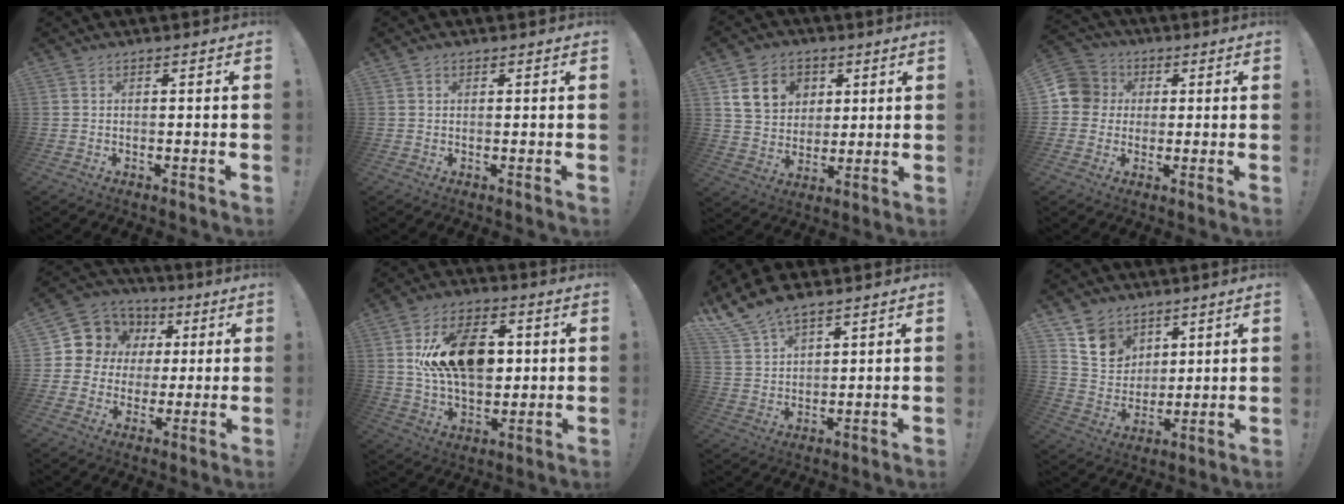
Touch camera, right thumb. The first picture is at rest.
{"total": 0.9, "force": [0.5, 0.7, 0.2], "torque": [-0.005, 0.002, 0.010]}
{"total": 12.6, "force": [5.3, 10.3, 4.9], "torque": [-0.069, -0.021, 0.108]}
{"total": 8.5, "force": [0.6, 8.2, 2.1], "torque": [-0.036, 0.006, 0.013]}
{"total": 10.7, "force": [2.8, 9.9, 2.8], "torque": [-0.031, -0.023, 0.066]}
{"total": 19.5, "force": [3.6, 12.9, 14.2], "torque": [-0.233, -0.007, 0.064]}
{"total": 10.1, "force": [8.2, 4.0, 4.2], "torque": [-0.093, -0.045, 0.161]}
{"total": 11.1, "force": [7.3, 7.9, 2.6], "torque": [-0.050, -0.051, 0.149]}